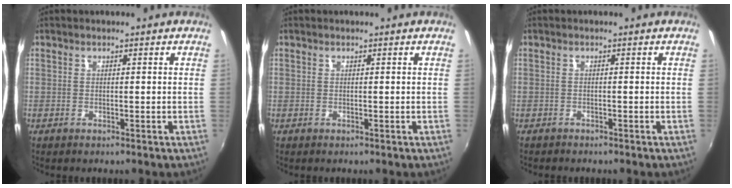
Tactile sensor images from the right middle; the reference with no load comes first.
{"total": 0.0}
{"total": 1.2, "force": [-1.1, 0.5, 0.1], "torque": [-0.008, -0.003, -0.018]}